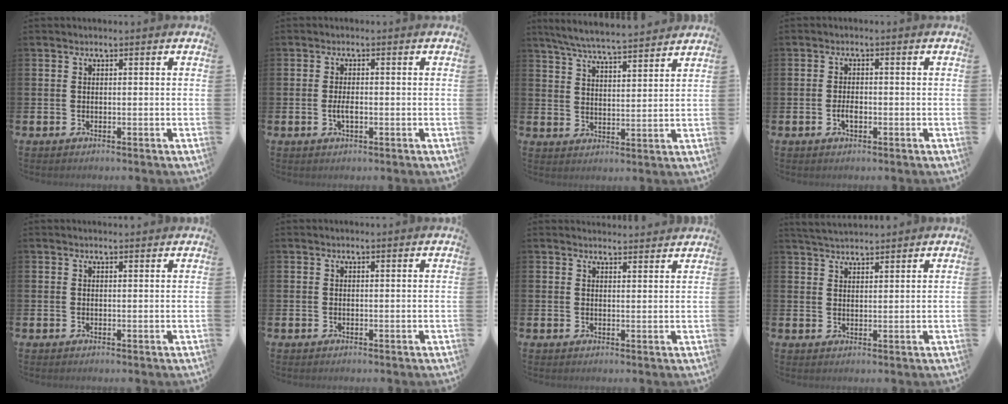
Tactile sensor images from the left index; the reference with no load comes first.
{"total": 2.1, "force": [-0.4, 0.8, 1.9], "torque": [-0.029, -0.002, -0.009]}
{"total": 6.4, "force": [6.2, 0.1, 1.7], "torque": [-0.056, -0.038, 0.108]}
{"total": 1.9, "force": [-0.6, 0.9, 1.6], "torque": [-0.024, -0.001, -0.013]}
{"total": 0.7, "force": [0.7, 0.0, 0.1], "torque": [0.008, -0.003, 0.011]}
{"total": 0.0}
{"total": 2.5, "force": [2.5, 0.2, -0.1], "torque": [0.007, -0.018, 0.043]}
{"total": 3.4, "force": [3.3, 0.4, 0.4], "torque": [-0.012, -0.013, 0.062]}